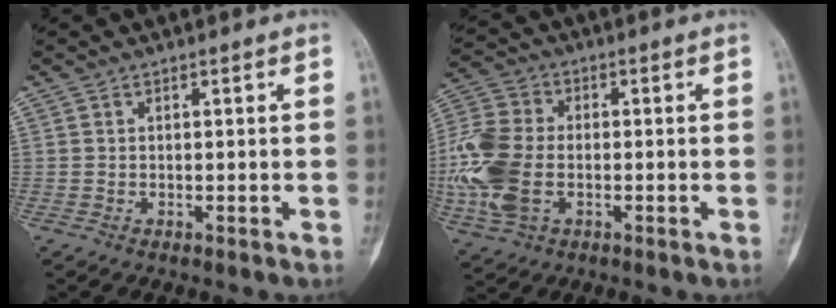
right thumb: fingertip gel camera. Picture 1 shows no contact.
{"total": 15.2, "force": [-2.6, 10.0, 11.1], "torque": [-0.258, 0.005, -0.050]}